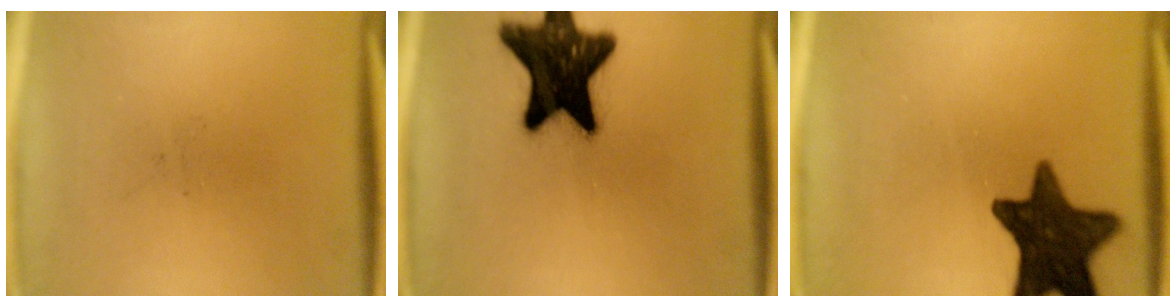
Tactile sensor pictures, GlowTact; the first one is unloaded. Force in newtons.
{"total": 19.0}
{"total": 14.6}